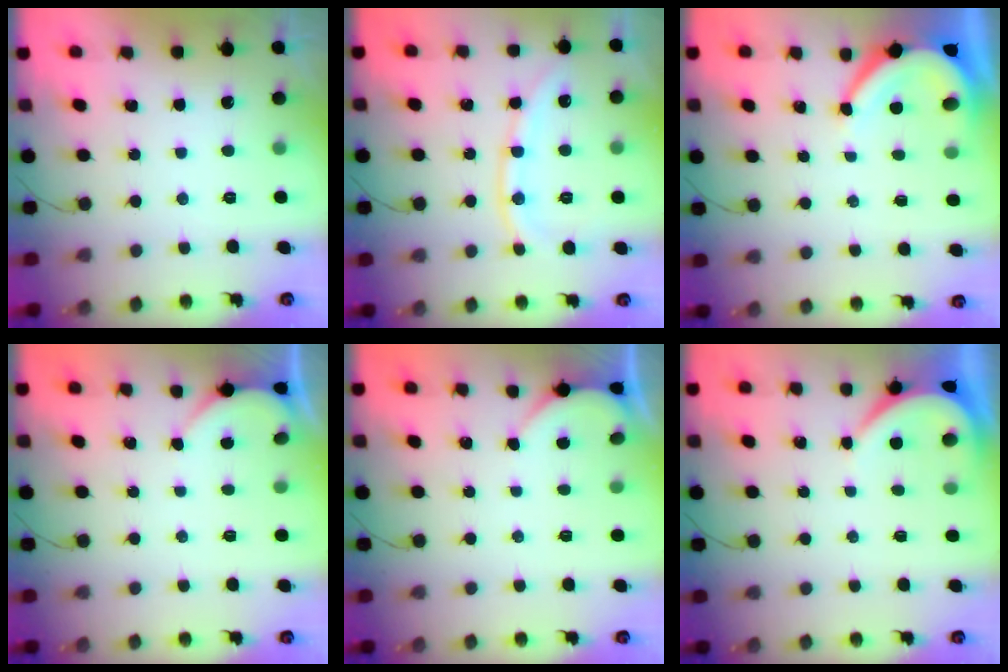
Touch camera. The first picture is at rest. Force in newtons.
{"total": 10.2, "press": 10.1, "slide": 1.5}
{"total": 7.3, "press": 7.3, "slide": 0.4}
{"total": 2.1, "press": 2.1, "slide": 0.2}
{"total": 2.1, "press": 2.1, "slide": 0.2}
{"total": 3.9, "press": 3.9, "slide": 0.6}